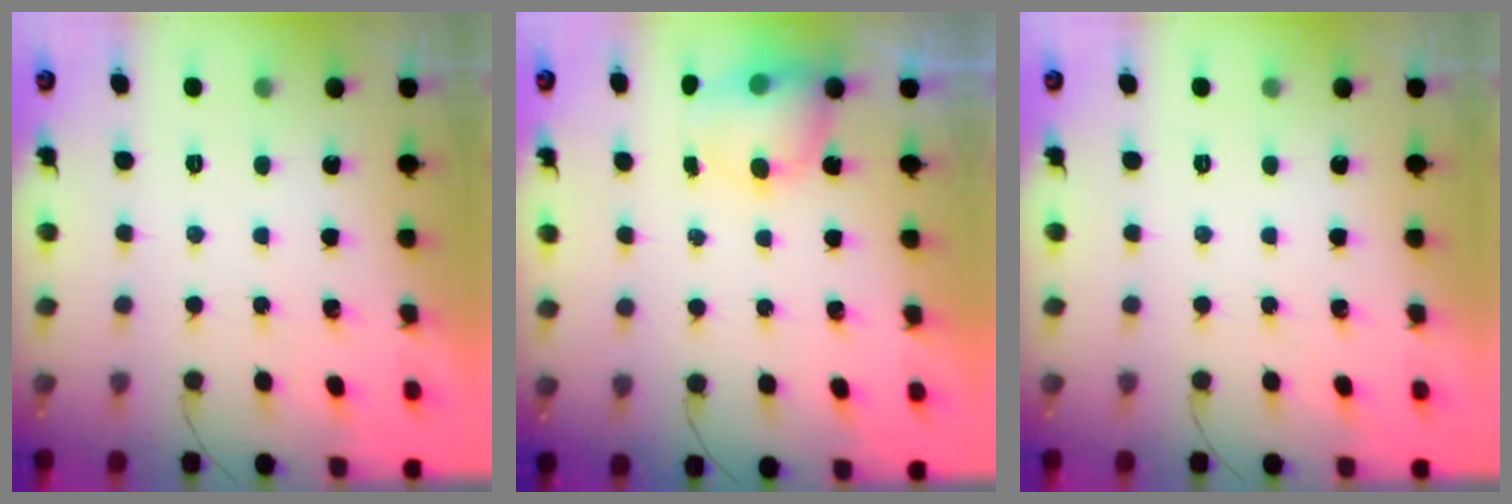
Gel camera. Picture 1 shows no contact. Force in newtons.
{"total": 6.9, "press": 6.9, "slide": 0.5}
{"total": 0.0}